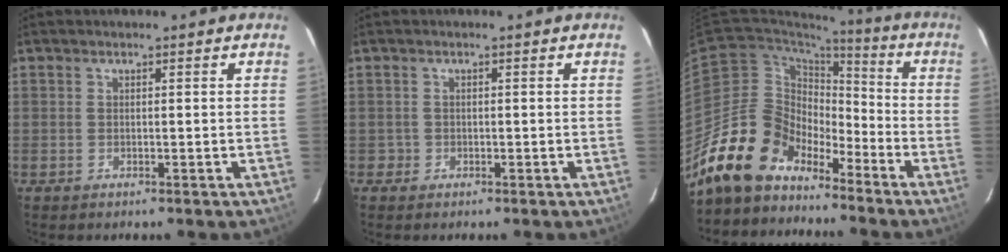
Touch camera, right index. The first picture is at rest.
{"total": 1.2, "force": [-0.5, 1.0, -0.1], "torque": [0.003, 0.005, -0.009]}
{"total": 15.5, "force": [-12.5, 8.2, 4.4], "torque": [-0.097, 0.024, -0.230]}